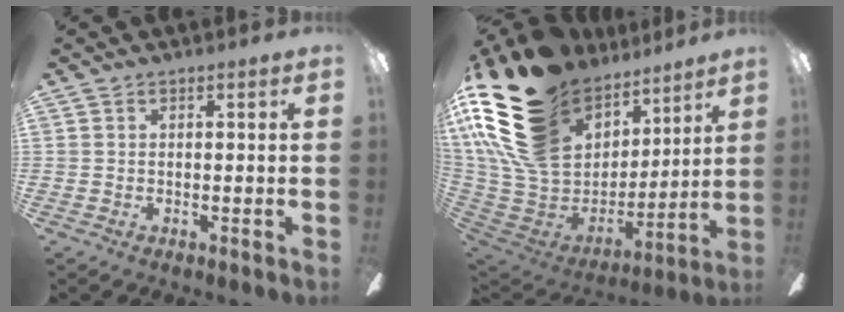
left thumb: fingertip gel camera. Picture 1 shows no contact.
{"total": 27.4, "force": [14.3, 17.9, 15.0], "torque": [-0.297, -0.094, 0.294]}